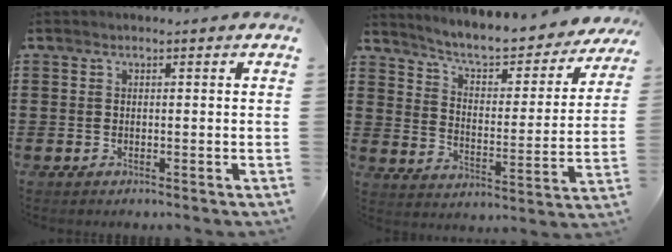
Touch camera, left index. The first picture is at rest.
{"total": 6.1, "force": [5.4, 1.1, 2.6], "torque": [-0.065, -0.038, 0.085]}